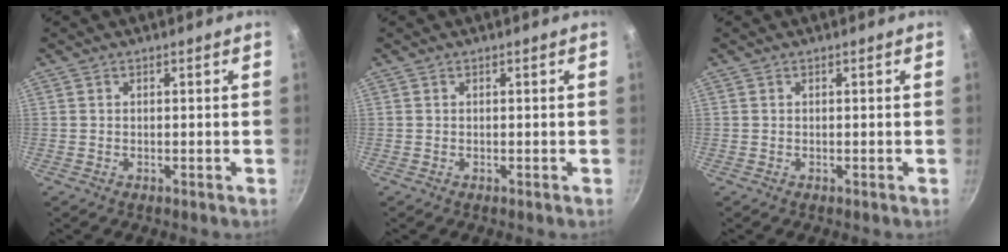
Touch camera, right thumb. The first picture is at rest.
{"total": 0.0}
{"total": 0.0}